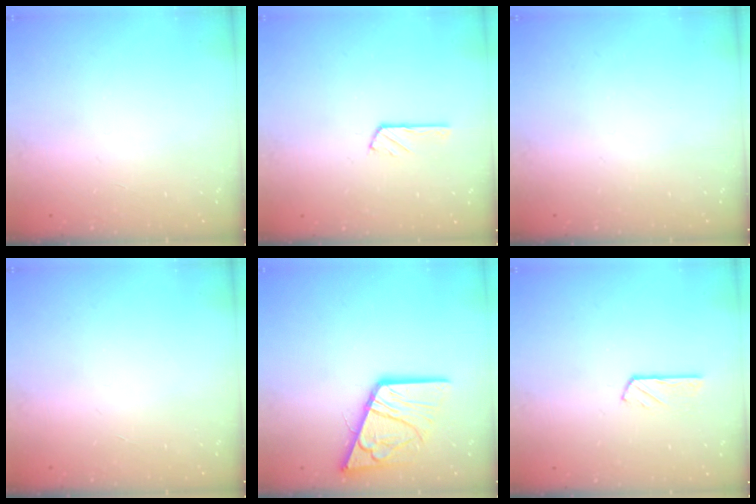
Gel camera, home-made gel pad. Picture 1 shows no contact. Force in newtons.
{"total": 2.9, "press": 2.9, "slide": 0.5}
{"total": 0.0}
{"total": 0.0}
{"total": 15.8, "press": 15.7, "slide": 1.8}
{"total": 2.7, "press": 2.7, "slide": 0.3}